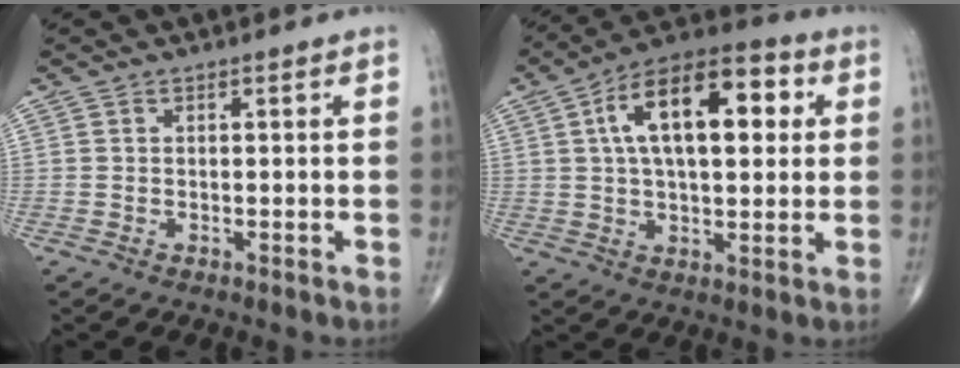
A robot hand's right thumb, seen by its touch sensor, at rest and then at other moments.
{"total": 19.4, "force": [4.8, 9.3, 16.3], "torque": [-0.239, 0.021, 0.066]}